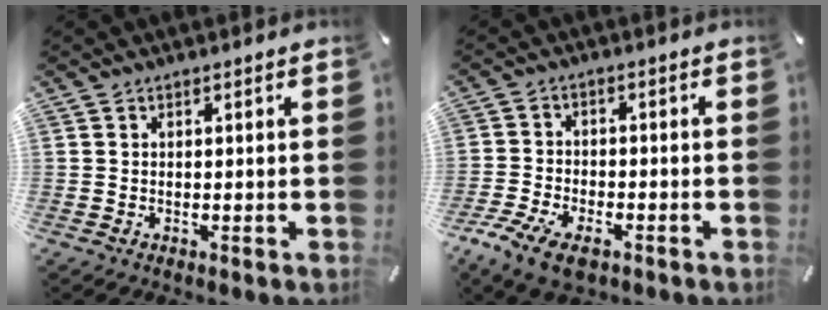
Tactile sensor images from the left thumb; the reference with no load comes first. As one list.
[{"total": 6.9, "force": [-4.4, 3.6, 3.9], "torque": [-0.101, 0.008, -0.086]}]